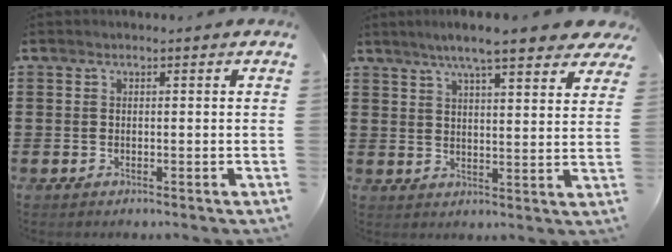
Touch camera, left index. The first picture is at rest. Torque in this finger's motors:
{"motor_torque": [1.53, -0.61, 1.05, 0.21]}